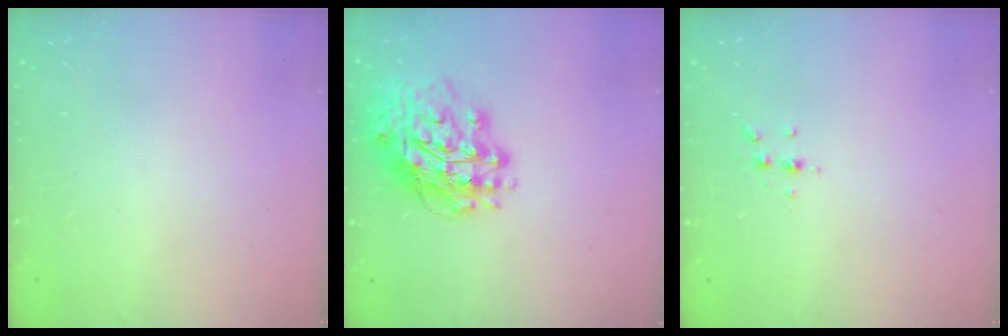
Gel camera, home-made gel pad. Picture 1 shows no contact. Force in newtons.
{"total": 15.8, "press": 15.7, "slide": 1.7}
{"total": 6.1, "press": 6.1, "slide": 0.7}